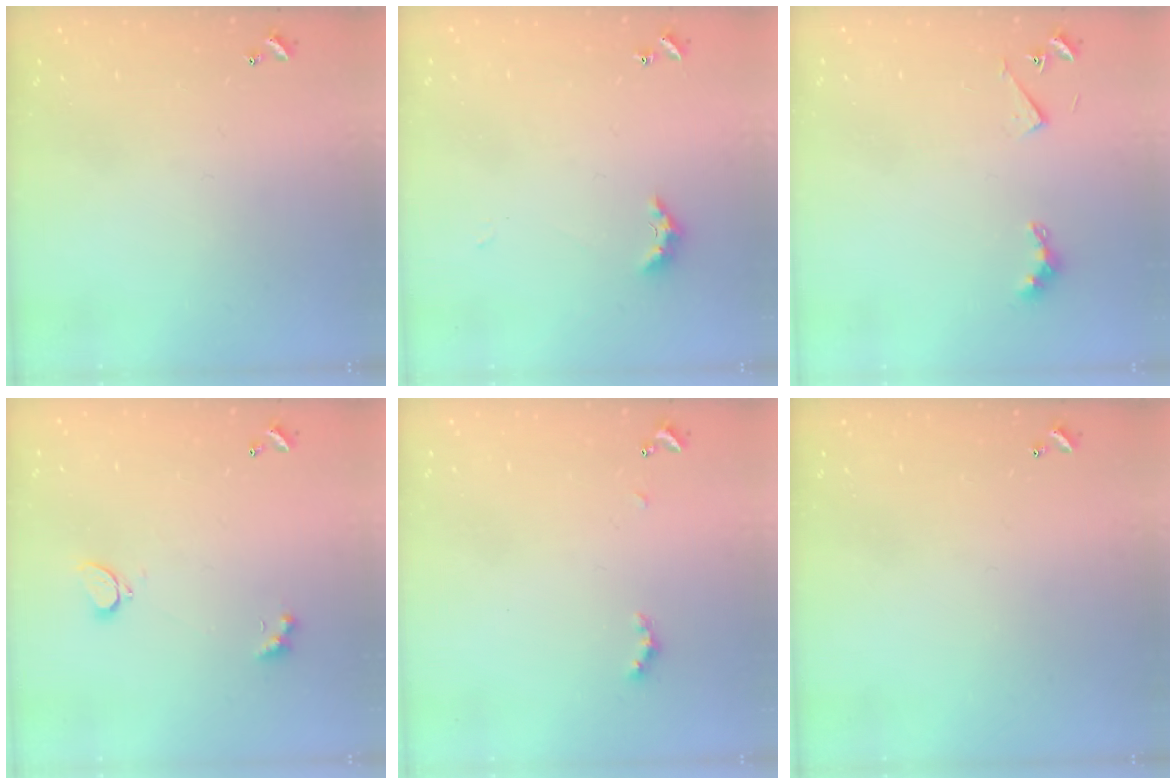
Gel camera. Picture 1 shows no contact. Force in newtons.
{"total": 3.1, "press": 3.1, "slide": 0.6}
{"total": 4.2, "press": 4.2, "slide": 0.6}
{"total": 2.2, "press": 2.1, "slide": 0.6}
{"total": 2.6, "press": 2.6, "slide": 0.6}
{"total": 0.0}